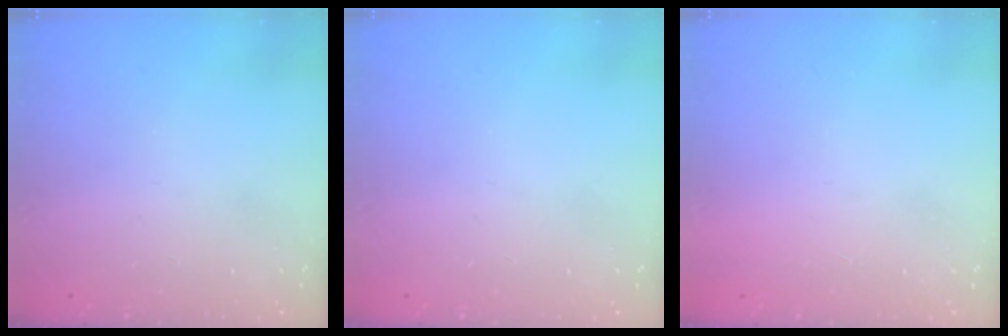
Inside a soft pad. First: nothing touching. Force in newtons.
{"total": 0.0}
{"total": 1.5, "press": 1.5, "slide": 0.1}